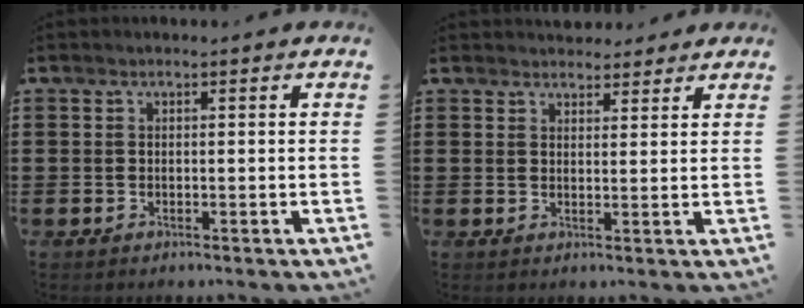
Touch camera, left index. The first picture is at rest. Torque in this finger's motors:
{"motor_torque": [-0.77, -1.36, -0.86, 0.03]}